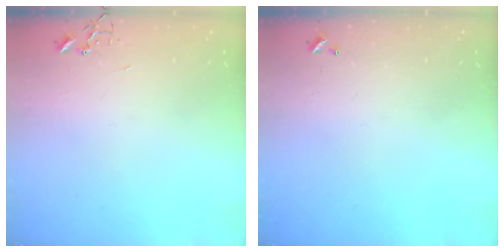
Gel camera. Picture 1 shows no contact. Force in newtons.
{"total": 0.0}